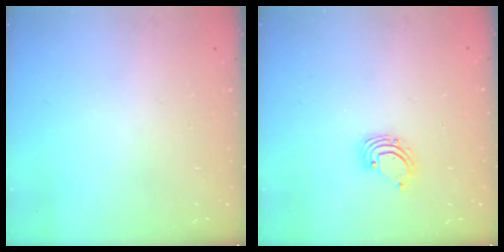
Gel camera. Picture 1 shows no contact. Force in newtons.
{"total": 2.2, "press": 2.2, "slide": 0.2}